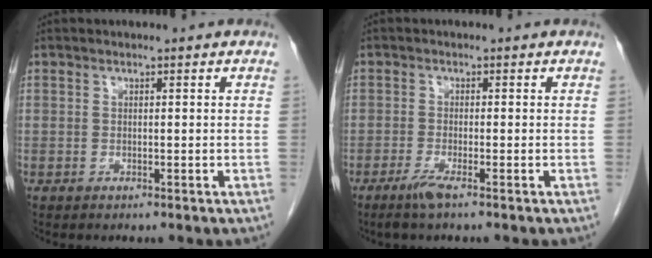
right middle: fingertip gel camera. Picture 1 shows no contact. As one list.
[{"total": 2.4, "force": [-1.6, -0.2, 1.8], "torque": [-0.041, -0.006, -0.036]}]